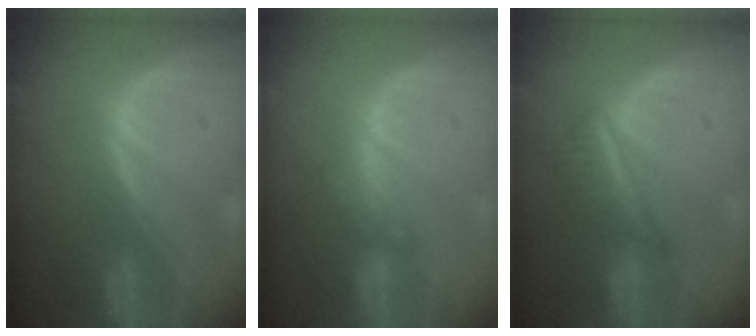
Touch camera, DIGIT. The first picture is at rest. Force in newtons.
{"total": 4.5, "press": 4.1, "slide": 1.9}
{"total": 5.6, "press": 5.3, "slide": 1.7}